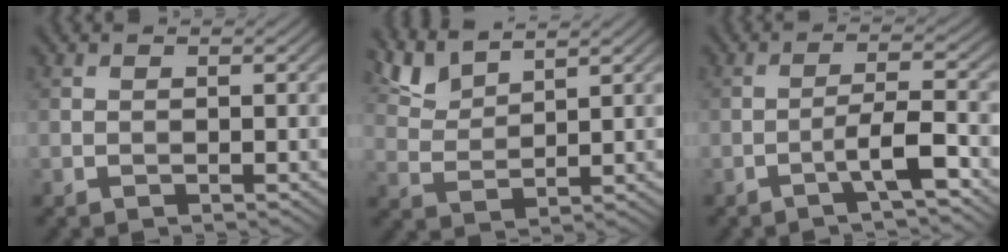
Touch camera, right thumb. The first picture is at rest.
{"total": 5.2, "force": [4.2, 1.4, 2.7], "torque": [-0.077, 0.007, 0.095]}
{"total": 4.6, "force": [-2.3, 0.4, 3.9], "torque": [-0.067, 0.018, -0.051]}